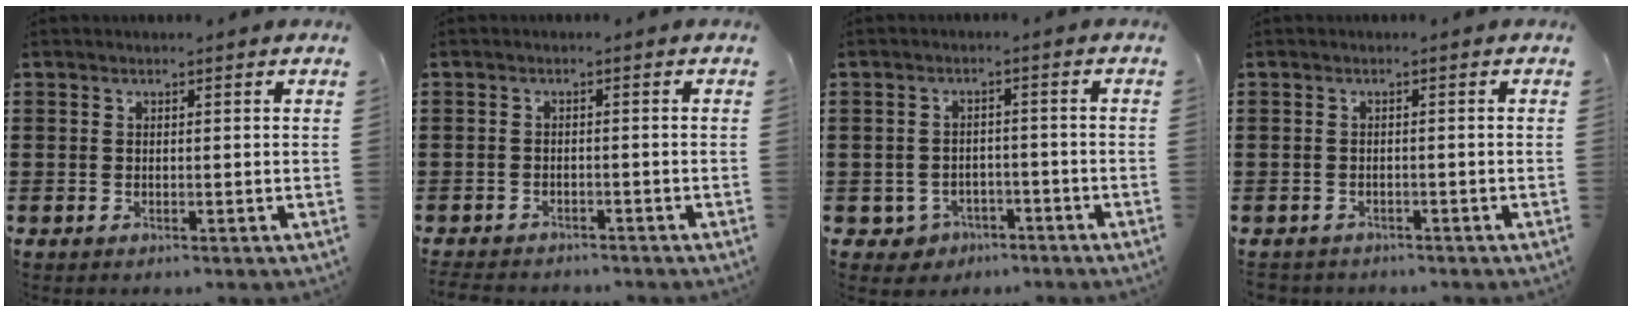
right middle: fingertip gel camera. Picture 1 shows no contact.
{"total": 1.9, "force": [-1.8, 0.2, 0.0], "torque": [-0.005, -0.001, -0.040]}
{"total": 2.7, "force": [-2.1, 1.6, 0.4], "torque": [-0.023, -0.001, -0.049]}
{"total": 1.1, "force": [-1.0, 0.2, -0.2], "torque": [-0.001, 0.002, -0.024]}